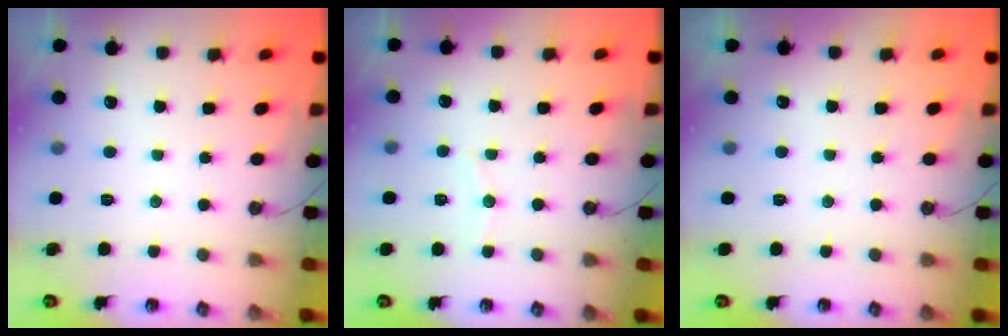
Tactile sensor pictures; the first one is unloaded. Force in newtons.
{"total": 4.5, "press": 4.4, "slide": 0.9}
{"total": 1.7, "press": 0.3, "slide": 1.7}